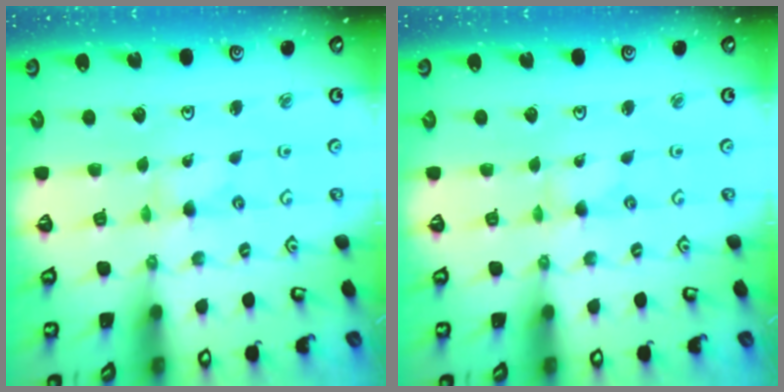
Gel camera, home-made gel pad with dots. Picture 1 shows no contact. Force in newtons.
{"total": 0.0}